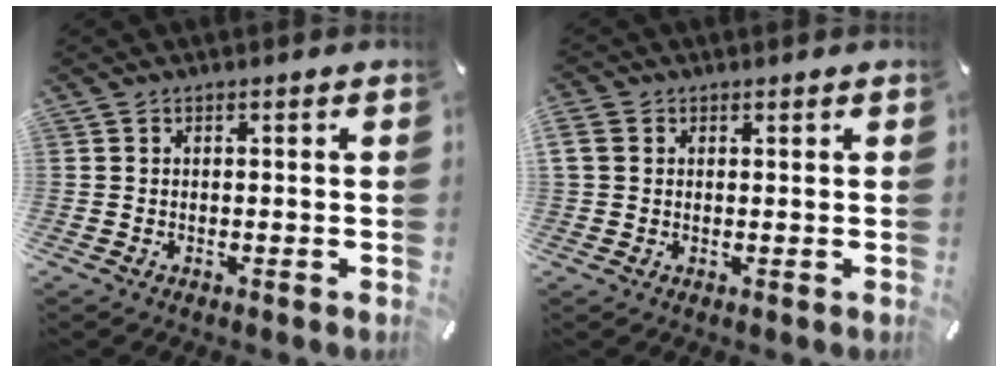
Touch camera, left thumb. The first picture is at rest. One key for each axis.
{"total": 2.7, "fx": 0.9, "fy": 2.3, "fz": 1.2, "tx": -0.027, "ty": 0.005, "tz": 0.017}